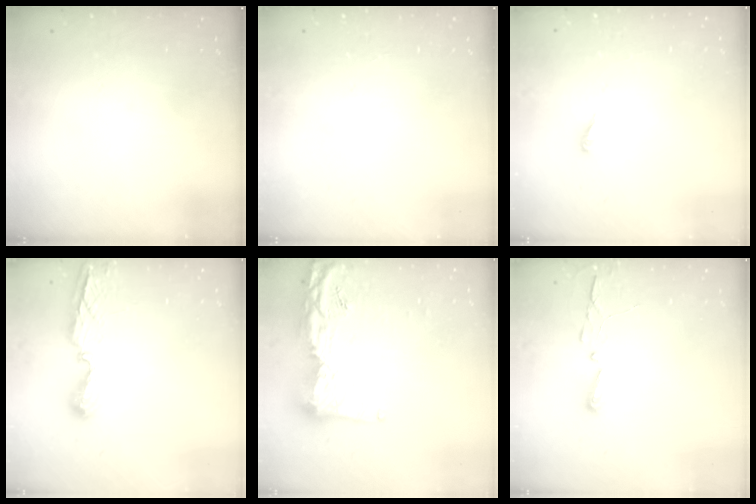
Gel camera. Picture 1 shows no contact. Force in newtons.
{"total": 0.0}
{"total": 3.0, "press": 3.0, "slide": 0.2}
{"total": 8.0, "press": 7.9, "slide": 1.0}
{"total": 16.7, "press": 16.6, "slide": 1.5}
{"total": 2.9, "press": 2.9, "slide": 0.4}